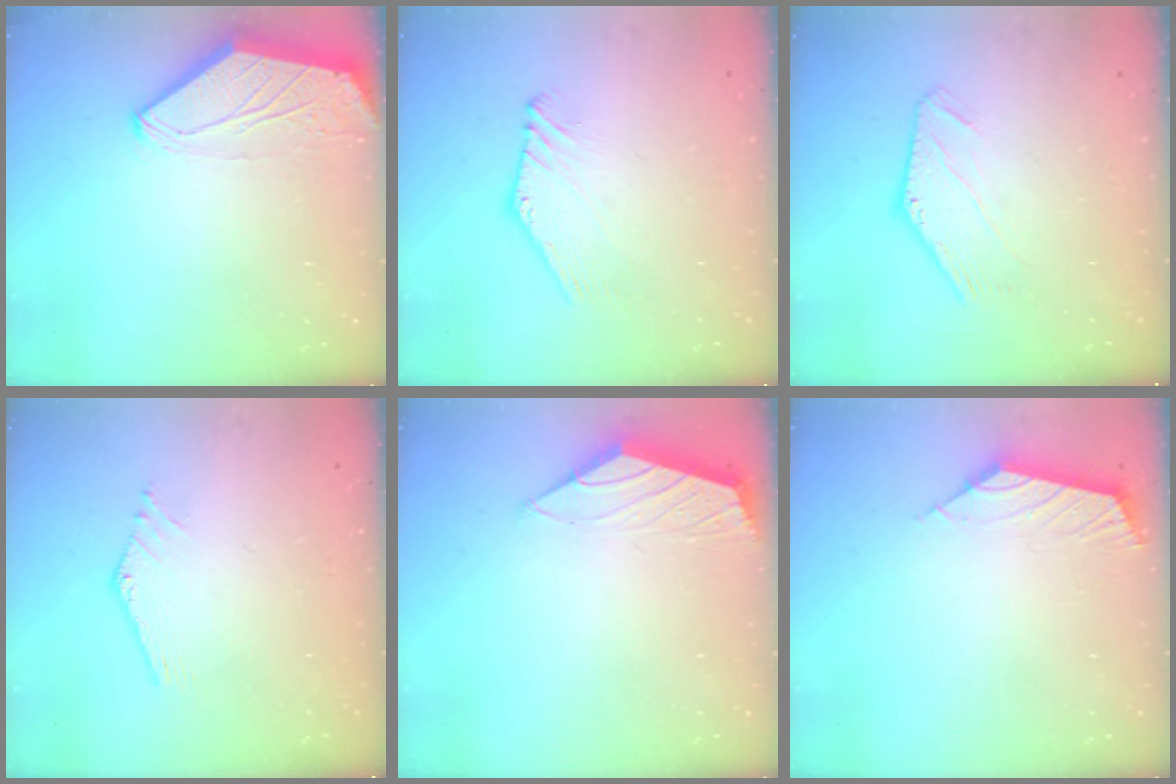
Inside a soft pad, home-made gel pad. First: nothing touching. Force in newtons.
{"total": 2.0, "press": 2.0, "slide": 0.0}
{"total": 1.1, "press": 1.1, "slide": 0.2}
{"total": 1.2, "press": 1.2, "slide": 0.1}
{"total": 1.5, "press": 1.4, "slide": 0.5}
{"total": 3.0, "press": 2.9, "slide": 0.8}